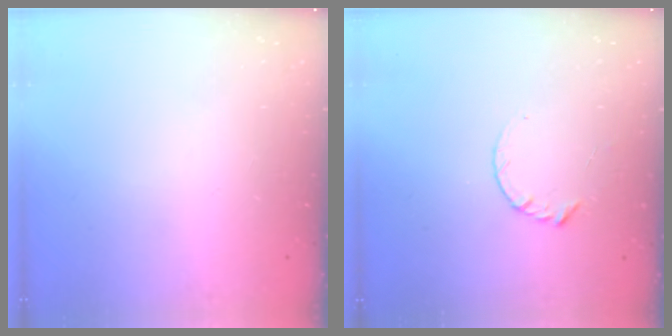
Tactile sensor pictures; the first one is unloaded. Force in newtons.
{"total": 3.6, "press": 3.6, "slide": 0.4}